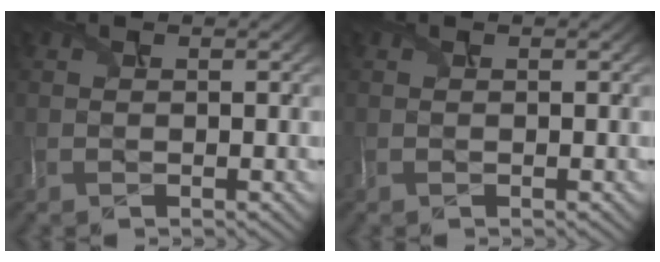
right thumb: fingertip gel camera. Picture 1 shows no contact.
{"total": 0.0}